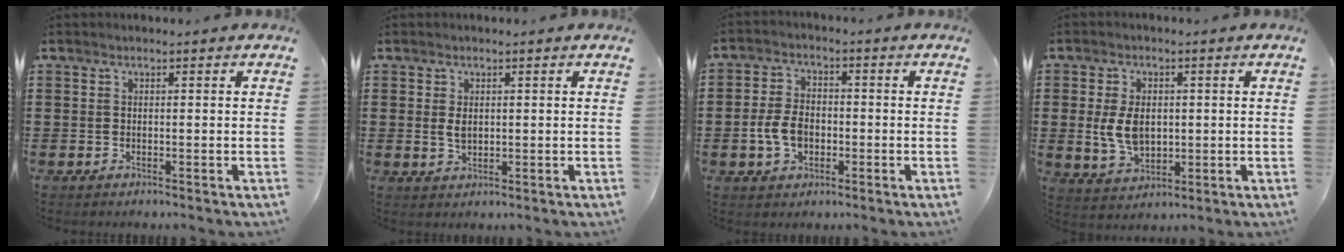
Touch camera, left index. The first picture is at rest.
{"total": 2.3, "force": [0.3, 1.3, 1.8], "torque": [-0.040, 0.004, 0.006]}
{"total": 5.8, "force": [-1.3, 3.8, 4.2], "torque": [-0.106, 0.000, -0.031]}
{"total": 6.5, "force": [0.4, 4.3, 4.9], "torque": [-0.114, 0.003, 0.000]}